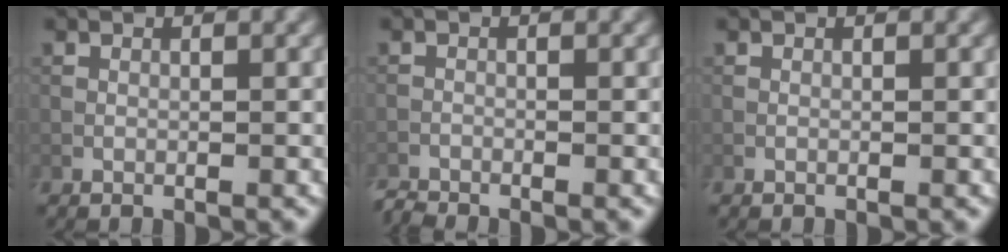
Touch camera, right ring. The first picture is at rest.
{"total": 1.2, "force": [-1.2, -0.1, 0.1], "torque": [-0.009, -0.003, -0.030]}
{"total": 0.0}